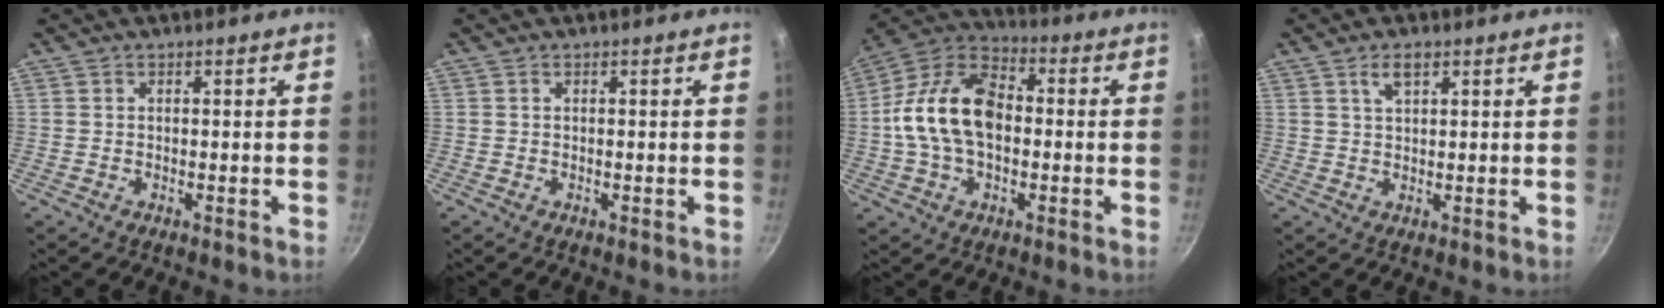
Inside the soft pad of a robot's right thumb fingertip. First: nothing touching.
{"total": 0.0}
{"total": 16.5, "force": [-0.5, 10.7, 12.5], "torque": [-0.202, 0.036, -0.026]}
{"total": 3.4, "force": [1.9, 1.5, 2.4], "torque": [-0.039, -0.005, 0.035]}